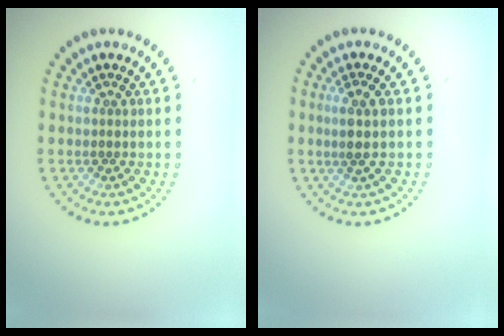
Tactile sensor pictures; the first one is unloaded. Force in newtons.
{"total": 1.8, "press": 1.6, "slide": 0.9}